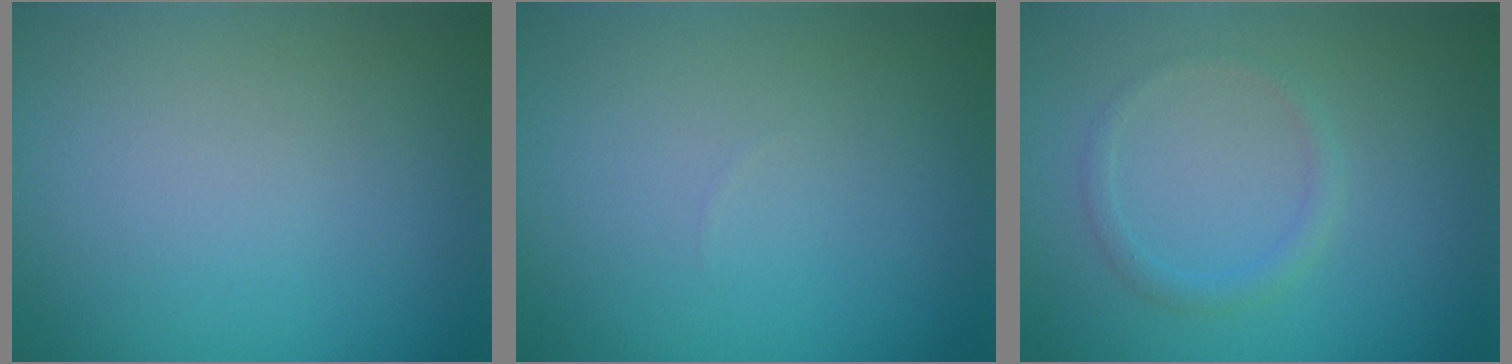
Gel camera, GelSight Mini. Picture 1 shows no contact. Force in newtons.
{"total": 0.0}
{"total": 1.2, "press": 1.2, "slide": 0.0}